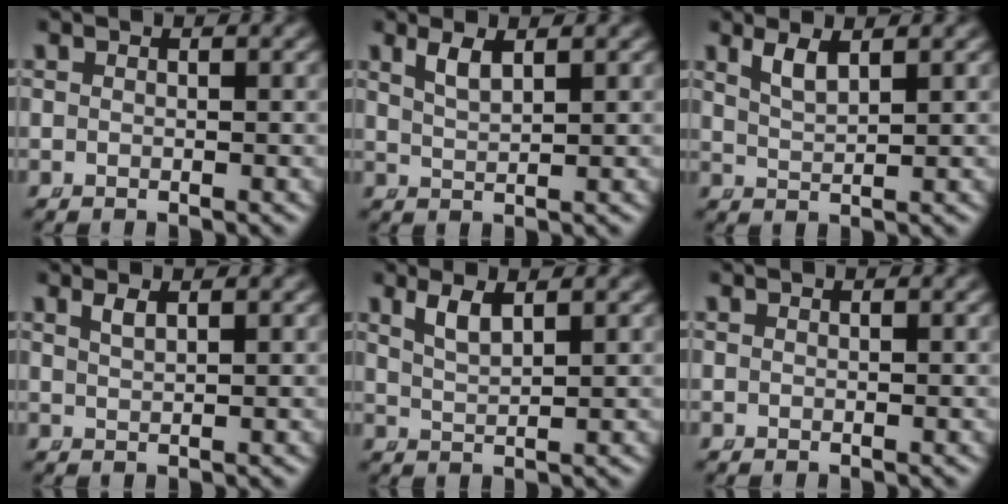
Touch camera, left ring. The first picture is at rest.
{"total": 1.7, "force": [1.1, 0.0, 1.2], "torque": [-0.027, -0.006, 0.031]}
{"total": 2.0, "force": [1.3, 0.3, 1.5], "torque": [-0.036, -0.007, 0.033]}
{"total": 1.1, "force": [0.7, -0.4, 0.6], "torque": [-0.011, -0.003, 0.022]}
{"total": 2.0, "force": [1.3, 0.3, 1.5], "torque": [-0.036, -0.007, 0.034]}
{"total": 0.0}